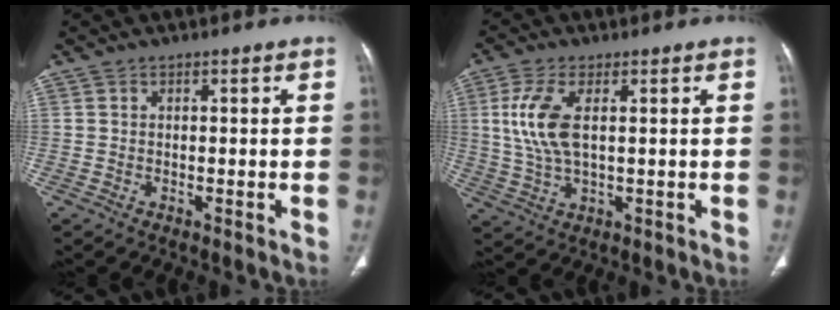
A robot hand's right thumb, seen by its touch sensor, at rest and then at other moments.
{"total": 8.8, "force": [1.8, 3.9, 7.7], "torque": [-0.181, -0.005, 0.039]}